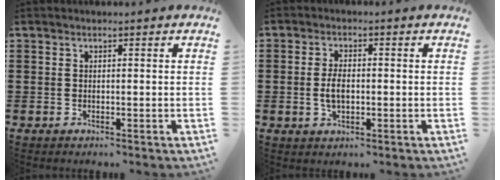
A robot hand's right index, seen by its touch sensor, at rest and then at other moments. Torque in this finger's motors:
{"motor_torque": [1.18, 0.32, 0.60, 0.15]}